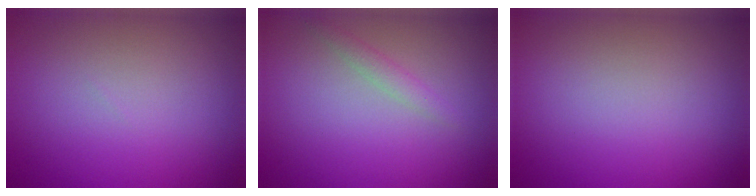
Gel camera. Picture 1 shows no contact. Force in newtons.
{"total": 1.2, "press": 1.2, "slide": 0.0}
{"total": 0.0}